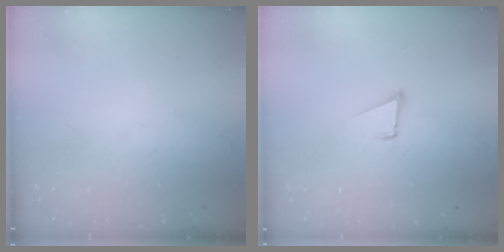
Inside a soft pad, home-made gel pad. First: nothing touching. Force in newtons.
{"total": 1.7, "press": 1.7, "slide": 0.1}